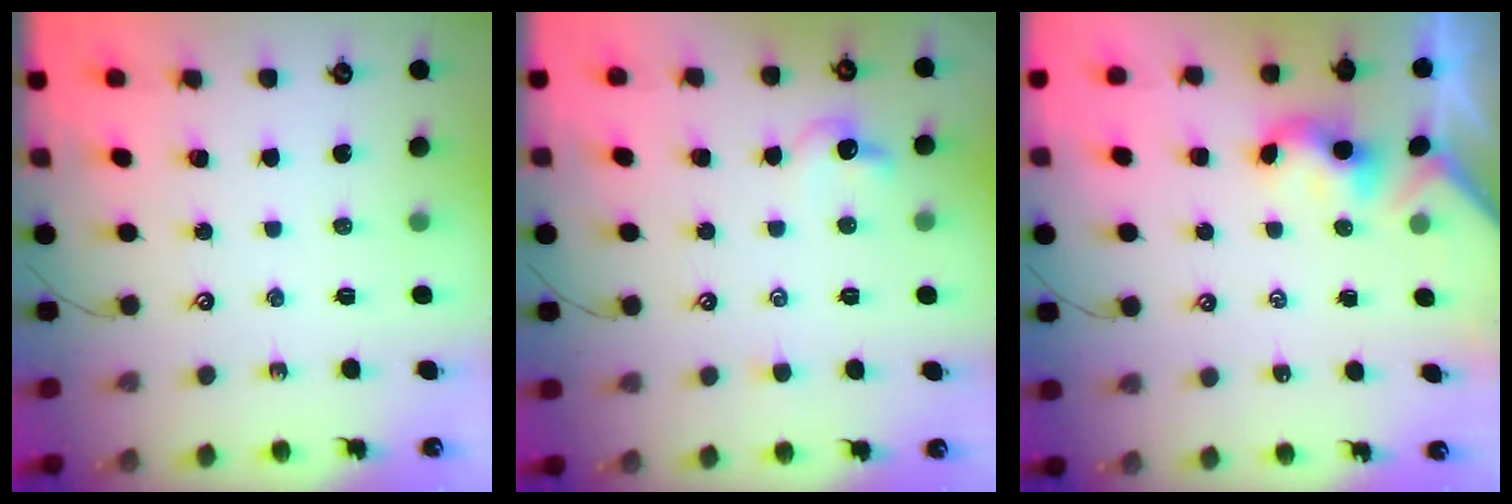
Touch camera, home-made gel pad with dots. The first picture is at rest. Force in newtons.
{"total": 1.2, "press": 1.0, "slide": 0.6}
{"total": 2.1, "press": 2.1, "slide": 0.2}